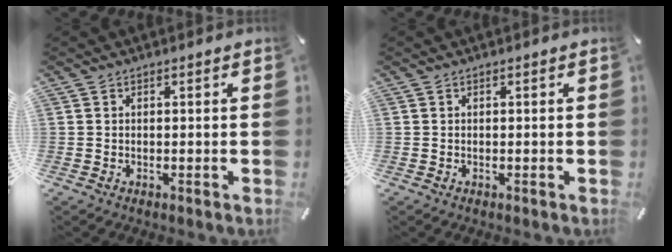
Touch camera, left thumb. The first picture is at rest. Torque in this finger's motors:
{"motor_torque": [-0.01, 0.00, -0.01, 0.01, 0.00]}